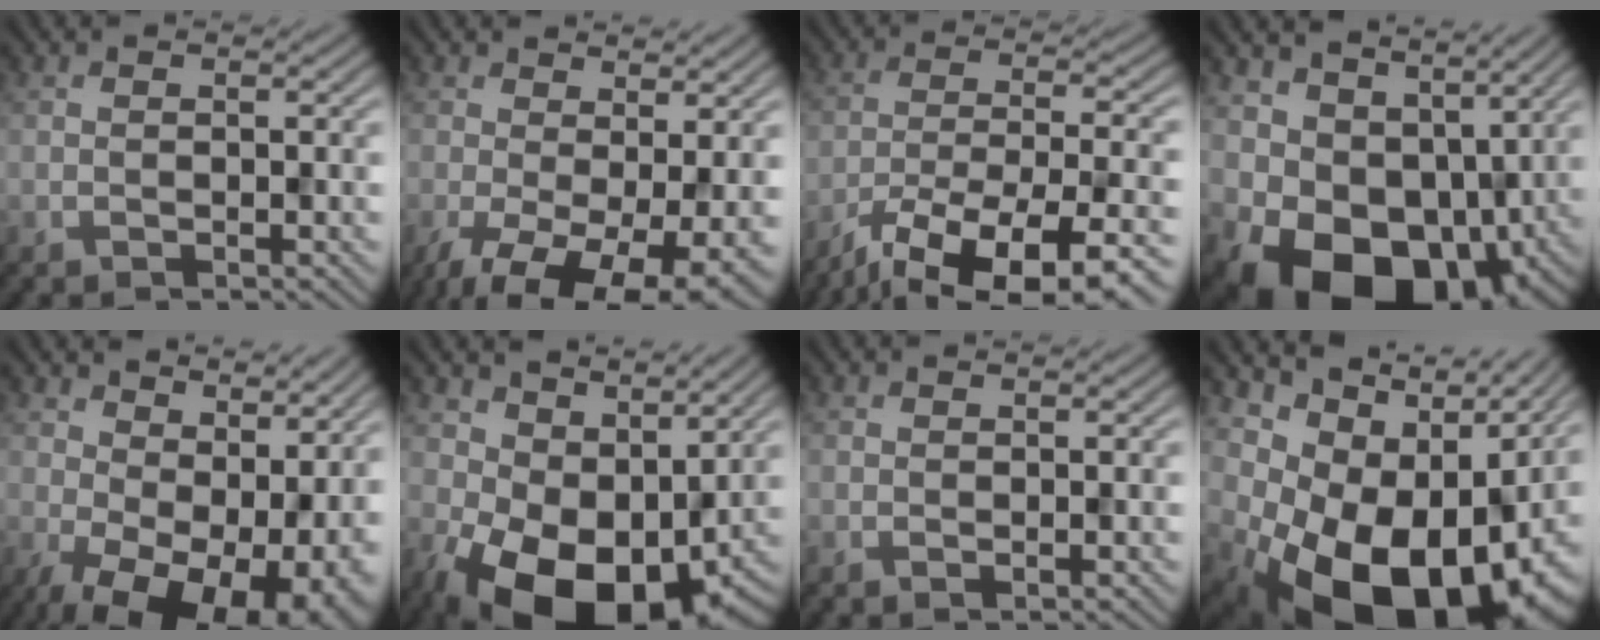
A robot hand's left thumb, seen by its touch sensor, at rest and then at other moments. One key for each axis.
{"total": 10.2, "fx": -3.3, "fy": 4.6, "fz": 8.4, "tx": -0.156, "ty": -0.029, "tz": -0.045}
{"total": 15.3, "fx": -11.5, "fy": 4.4, "fz": 9.2, "tx": -0.161, "ty": -0.029, "tz": -0.168}
{"total": 14.0, "fx": -0.6, "fy": 10.4, "fz": 9.4, "tx": -0.159, "ty": -0.034, "tz": 0.006}
{"total": 15.6, "fx": -1.0, "fy": 9.4, "fz": 12.4, "tx": -0.170, "ty": -0.031, "tz": 0.031}
{"total": 13.2, "fx": -1.1, "fy": 8.7, "fz": 9.8, "tx": -0.162, "ty": -0.021, "tz": -0.014}
{"total": 0.7, "fx": 0.0, "fy": 0.2, "fz": 0.6, "tx": -0.012, "ty": -0.003, "tz": 0.001}
{"total": 18.4, "fx": -1.8, "fy": 12.1, "fz": 13.7, "tx": -0.202, "ty": -0.039, "tz": -0.001}